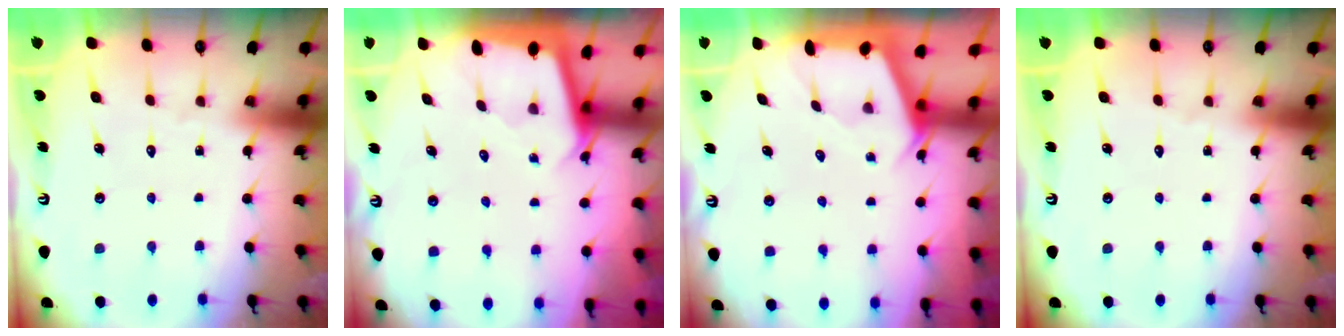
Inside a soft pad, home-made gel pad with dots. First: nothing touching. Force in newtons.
{"total": 1.8, "press": 1.8, "slide": 0.1}
{"total": 2.0, "press": 2.0, "slide": 0.3}
{"total": 0.0}